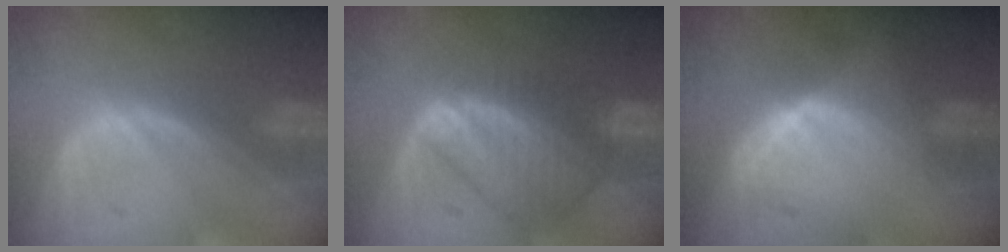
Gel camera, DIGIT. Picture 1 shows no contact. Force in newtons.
{"total": 8.9, "press": 7.7, "slide": 4.4}
{"total": 6.2, "press": 6.1, "slide": 1.2}